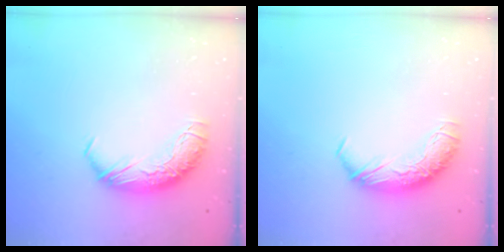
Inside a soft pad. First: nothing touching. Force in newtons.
{"total": 0.0}